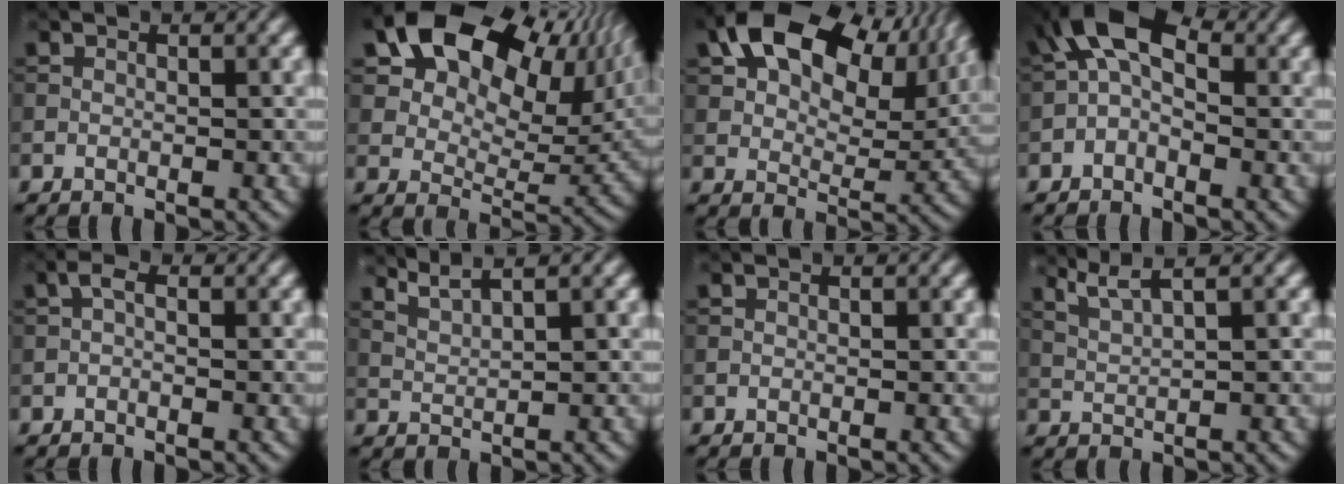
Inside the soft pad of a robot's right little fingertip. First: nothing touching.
{"total": 18.4, "force": [8.5, 11.1, 12.0], "torque": [-0.183, 0.041, 0.146]}
{"total": 16.5, "force": [7.7, 9.5, 11.1], "torque": [-0.174, 0.033, 0.115]}
{"total": 5.4, "force": [0.2, 3.1, 4.4], "torque": [-0.080, 0.023, -0.014]}
{"total": 1.1, "force": [-0.2, 0.6, 0.9], "torque": [-0.018, 0.004, -0.007]}
{"total": 3.1, "force": [2.5, 0.4, 1.7], "torque": [-0.030, 0.008, 0.046]}
{"total": 0.0}
{"total": 3.1, "force": [2.2, 0.4, 2.2], "torque": [-0.042, 0.006, 0.048]}